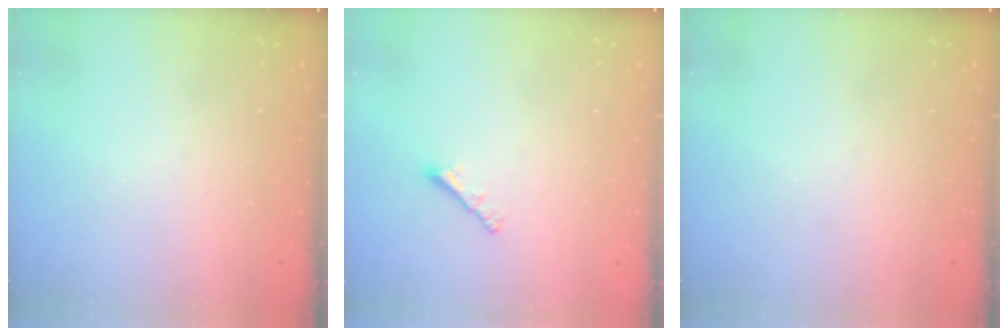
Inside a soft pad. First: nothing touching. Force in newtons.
{"total": 1.9, "press": 1.8, "slide": 0.5}
{"total": 0.0}